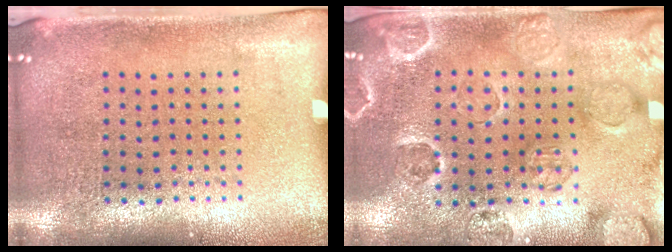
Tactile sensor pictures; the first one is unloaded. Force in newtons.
{"total": 2.5, "press": 2.3, "slide": 1.0}